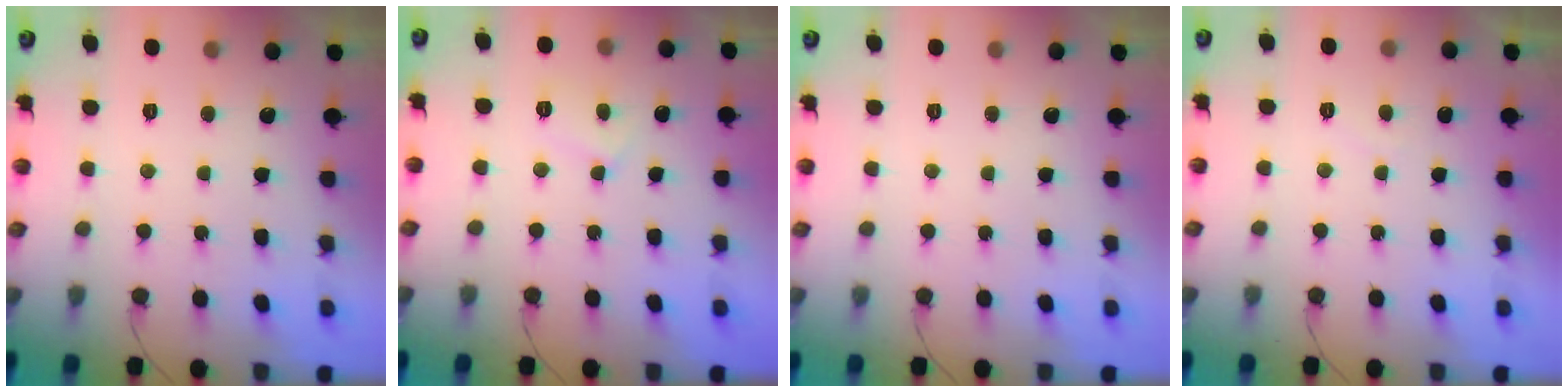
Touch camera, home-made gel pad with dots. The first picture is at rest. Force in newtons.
{"total": 3.5, "press": 3.5, "slide": 0.3}
{"total": 0.0}
{"total": 0.5, "press": 0.2, "slide": 0.5}